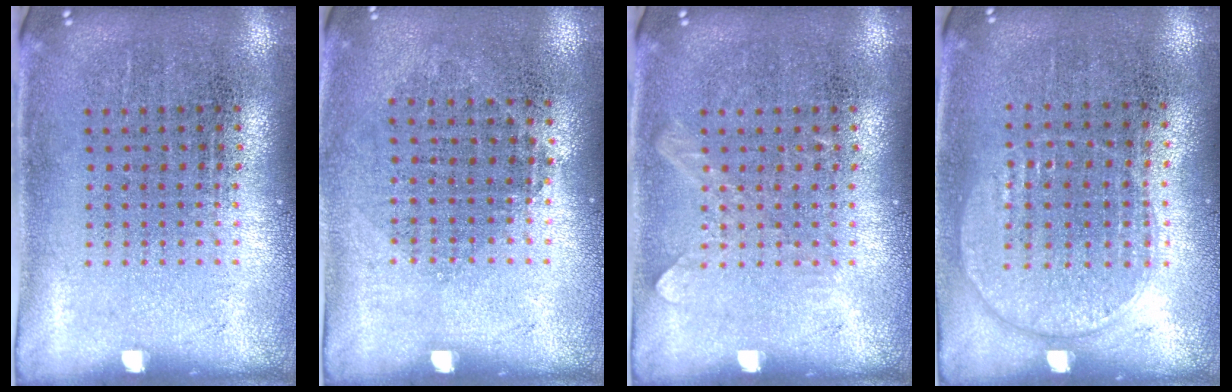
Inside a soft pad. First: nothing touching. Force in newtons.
{"total": 0.8, "press": 0.7, "slide": 0.3}
{"total": 0.8, "press": 0.8, "slide": 0.2}
{"total": 1.0, "press": 0.9, "slide": 0.4}